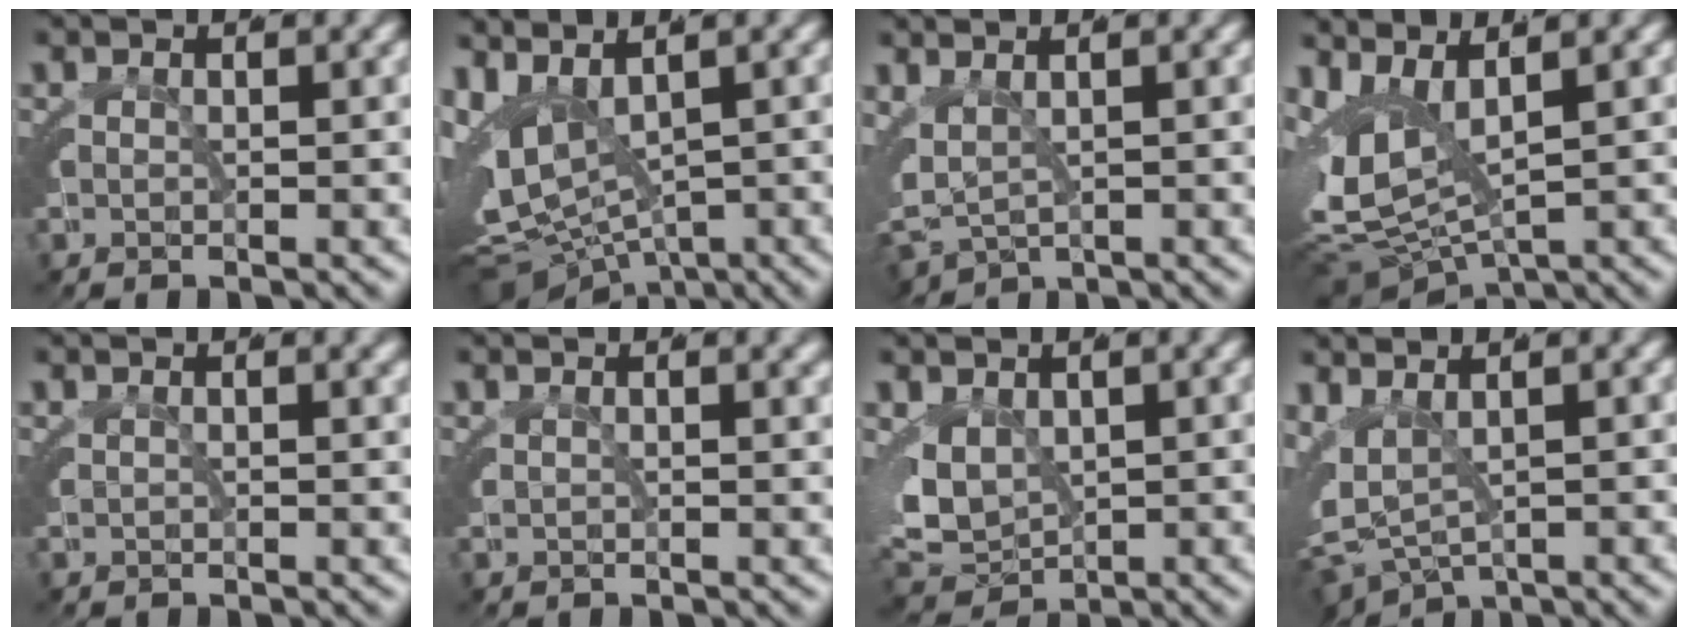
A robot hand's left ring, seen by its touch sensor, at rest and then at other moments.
{"total": 12.2, "force": [-1.4, 9.3, 7.8], "torque": [-0.187, -0.051, -0.001]}
{"total": 4.7, "force": [-0.4, 3.8, 2.8], "torque": [-0.096, -0.039, 0.019]}
{"total": 10.8, "force": [0.4, 8.1, 7.1], "torque": [-0.163, -0.026, 0.015]}
{"total": 0.9, "force": [0.6, -0.7, 0.1], "torque": [-0.006, -0.005, 0.017]}
{"total": 0.9, "force": [0.7, -0.5, 0.3], "torque": [-0.008, -0.006, 0.019]}
{"total": 5.7, "force": [0.2, 4.6, 3.4], "torque": [-0.098, -0.038, 0.027]}
{"total": 7.1, "force": [-1.0, 5.7, 4.2], "torque": [-0.126, -0.046, 0.006]}